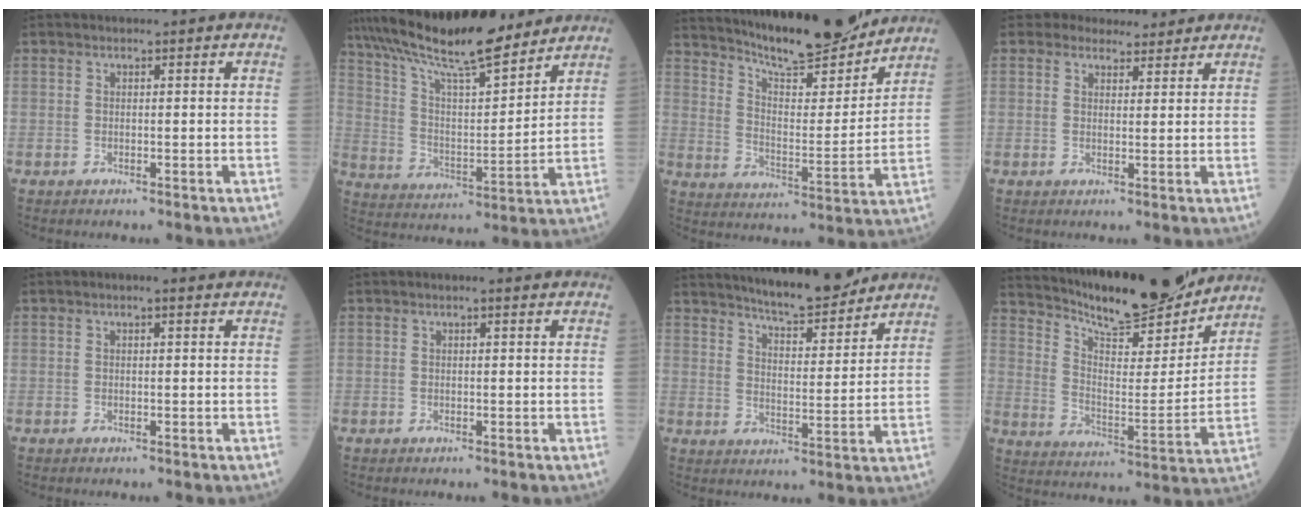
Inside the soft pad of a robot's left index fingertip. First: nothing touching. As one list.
[{"total": 18.5, "force": [15.8, 2.4, 9.3], "torque": [-0.168, 0.012, 0.273]}, {"total": 17.7, "force": [16.1, 1.9, 7.2], "torque": [-0.120, -0.016, 0.246]}, {"total": 5.1, "force": [4.6, 2.1, 0.2], "torque": [0.007, 0.007, 0.056]}, {"total": 1.4, "force": [0.7, 0.4, 1.1], "torque": [-0.022, 0.009, 0.008]}, {"total": 1.1, "force": [0.6, 0.3, 0.9], "torque": [-0.018, 0.007, 0.006]}, {"total": 11.7, "force": [10.5, 1.4, 4.9], "torque": [-0.076, -0.003, 0.159]}, {"total": 19.5, "force": [17.9, 2.4, 7.5], "torque": [-0.131, -0.024, 0.273]}]